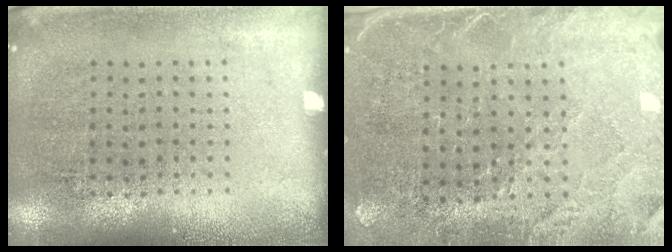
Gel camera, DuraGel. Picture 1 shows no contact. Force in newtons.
{"total": 3.1, "press": 2.8, "slide": 1.5}